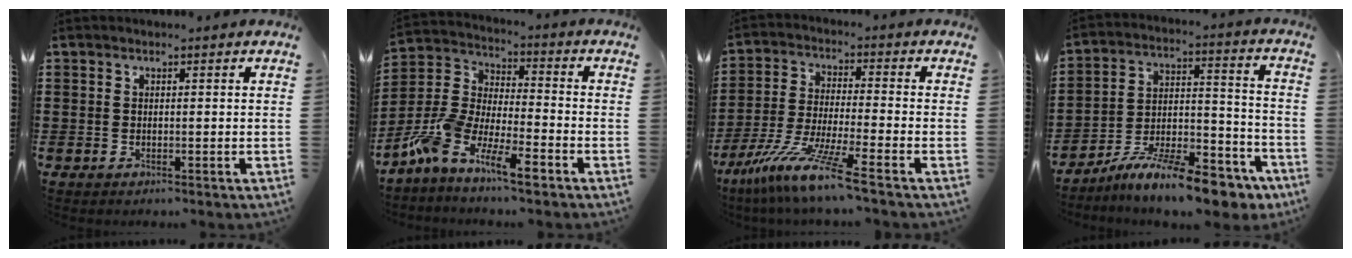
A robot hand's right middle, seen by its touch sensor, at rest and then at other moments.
{"total": 9.5, "force": [-7.2, 2.3, 5.8], "torque": [-0.146, -0.005, -0.150]}
{"total": 9.6, "force": [-7.5, -0.4, 6.0], "torque": [-0.133, -0.011, -0.153]}
{"total": 13.0, "force": [-10.8, 2.3, 6.9], "torque": [-0.108, 0.038, -0.198]}